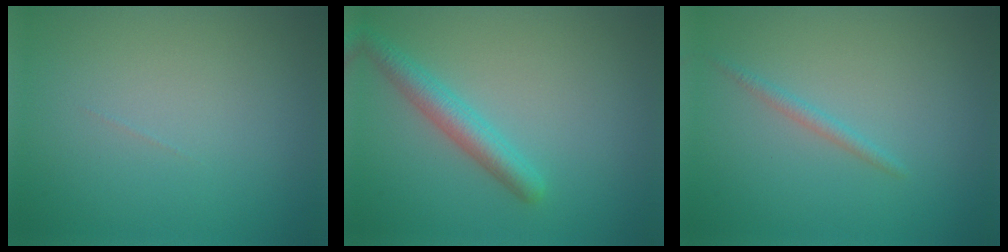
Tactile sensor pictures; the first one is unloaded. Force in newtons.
{"total": 2.9, "press": 2.9, "slide": 0.1}
{"total": 1.0, "press": 1.0, "slide": 0.1}